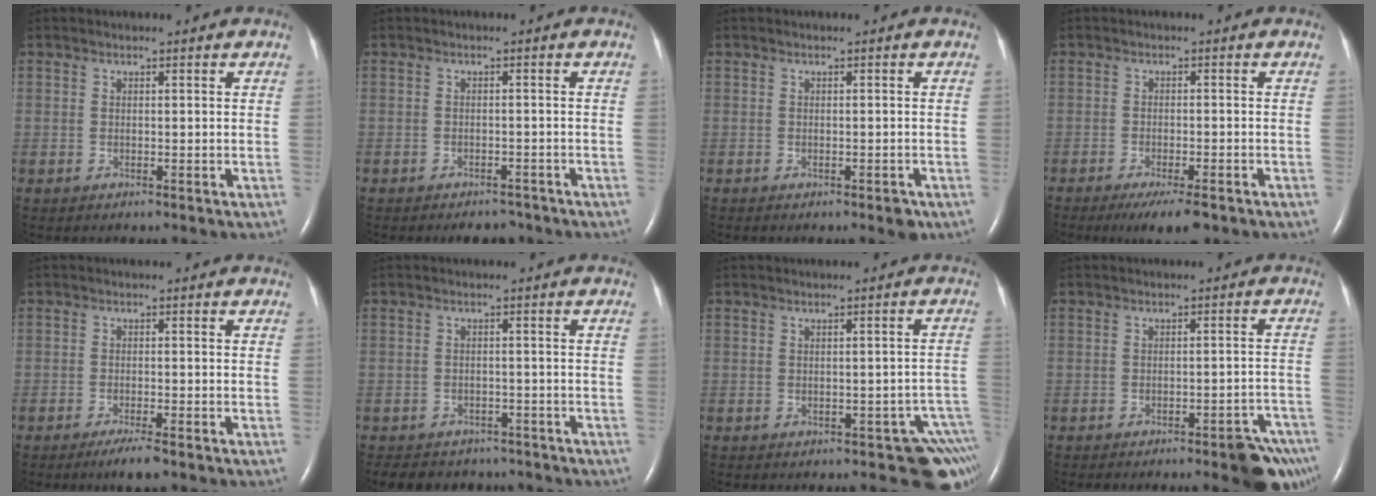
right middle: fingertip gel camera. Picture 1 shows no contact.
{"total": 3.2, "force": [-2.8, 1.4, 0.9], "torque": [-0.015, 0.000, -0.036]}
{"total": 1.5, "force": [-1.0, 0.5, 1.1], "torque": [-0.013, -0.002, -0.010]}
{"total": 6.3, "force": [-4.5, 1.1, 4.2], "torque": [-0.062, -0.014, -0.065]}
{"total": 3.6, "force": [-2.6, 0.3, 2.5], "torque": [-0.046, -0.007, -0.044]}
{"total": 9.1, "force": [-8.0, 4.0, 2.0], "torque": [-0.038, 0.000, -0.097]}
{"total": 6.7, "force": [-4.7, 2.1, 4.3], "torque": [-0.028, 0.008, -0.055]}
{"total": 8.2, "force": [-5.9, 1.4, 5.5], "torque": [-0.039, 0.010, -0.075]}